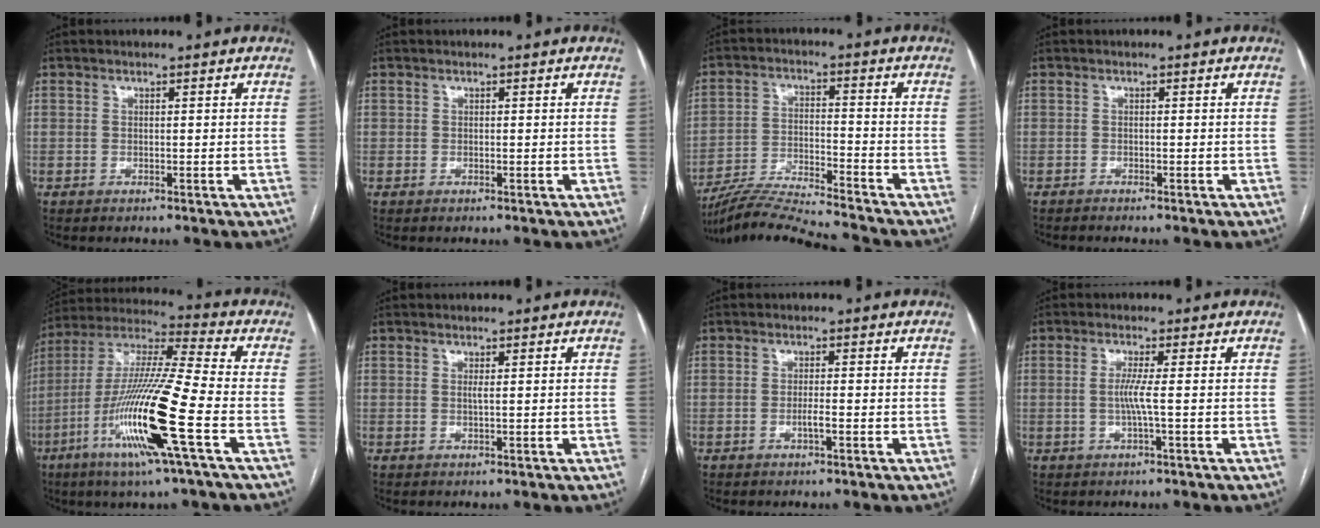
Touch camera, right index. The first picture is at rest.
{"total": 0.0}
{"total": 13.8, "force": [-13.2, -0.3, 4.3], "torque": [-0.079, 0.000, -0.229]}
{"total": 1.8, "force": [-1.6, 0.5, 0.6], "torque": [-0.011, -0.003, -0.021]}
{"total": 19.3, "force": [-6.9, -0.2, 18.0], "torque": [-0.377, -0.024, -0.138]}
{"total": 0.5, "force": [0.1, 0.0, 0.5], "torque": [-0.012, -0.002, 0.001]}
{"total": 1.5, "force": [-0.8, 0.1, 1.3], "torque": [-0.026, 0.001, -0.014]}
{"total": 2.8, "force": [-0.4, -0.5, 2.7], "torque": [-0.057, -0.002, -0.008]}